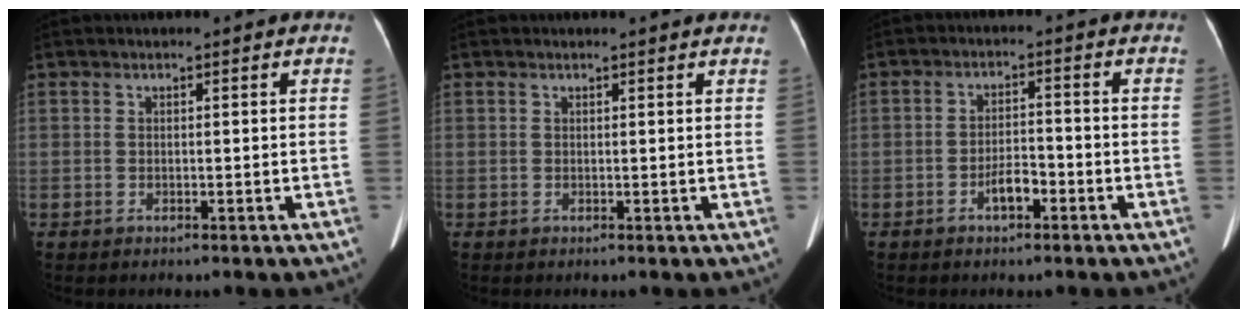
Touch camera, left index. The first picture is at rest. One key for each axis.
{"total": 1.0, "fx": 1.0, "fy": -0.1, "fz": 0.3, "tx": -0.014, "ty": -0.002, "tz": 0.010}
{"total": 3.6, "fx": -2.0, "fy": 1.4, "fz": 2.7, "tx": -0.050, "ty": 0.007, "tz": -0.036}